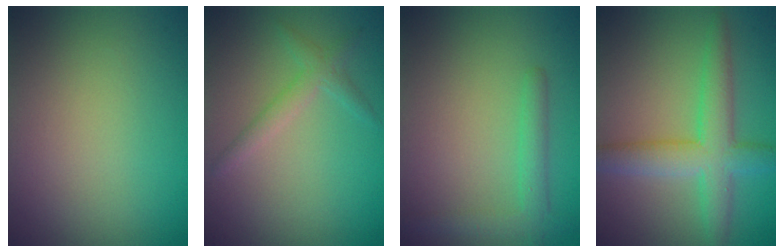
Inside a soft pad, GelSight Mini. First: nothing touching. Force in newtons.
{"total": 1.8, "press": 1.8, "slide": 0.0}
{"total": 2.4, "press": 2.4, "slide": 0.2}
{"total": 5.4, "press": 5.4, "slide": 0.1}